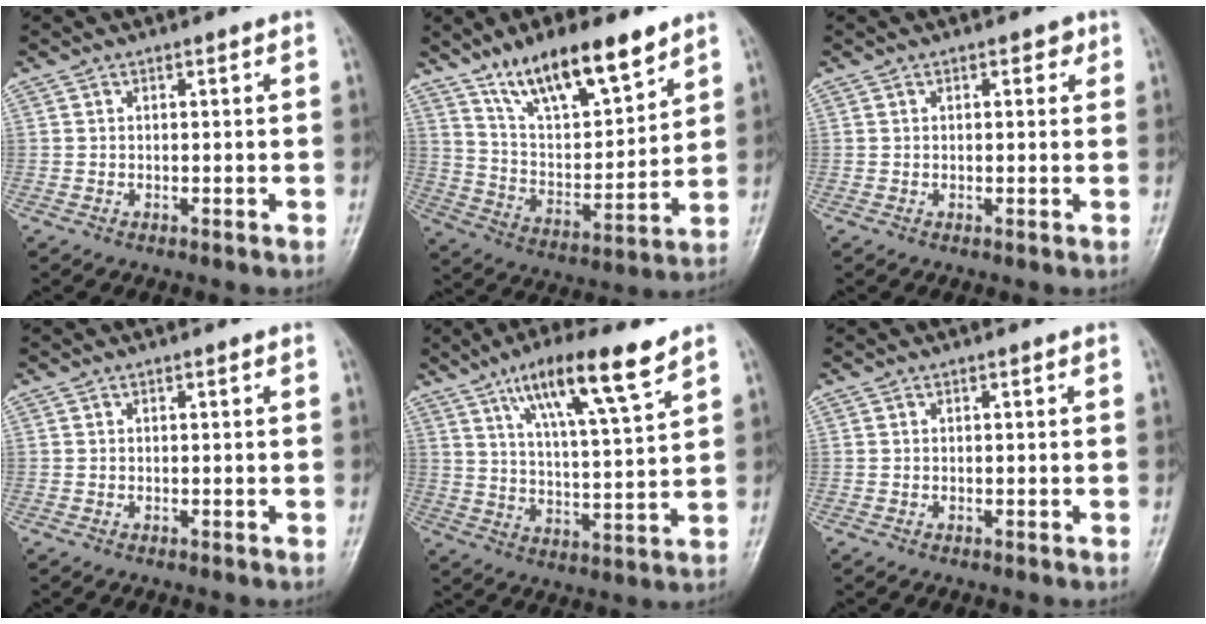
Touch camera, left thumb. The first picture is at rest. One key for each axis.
{"total": 17.3, "fx": 11.8, "fy": 5.8, "fz": 11.2, "tx": -0.160, "ty": -0.055, "tz": 0.218}
{"total": 2.3, "fx": 1.0, "fy": 1.3, "fz": 1.6, "tx": -0.009, "ty": 0.001, "tz": 0.009}
{"total": 0.0}
{"total": 14.4, "fx": 8.8, "fy": 2.4, "fz": 11.1, "tx": -0.183, "ty": -0.035, "tz": 0.154}
{"total": 0.0}